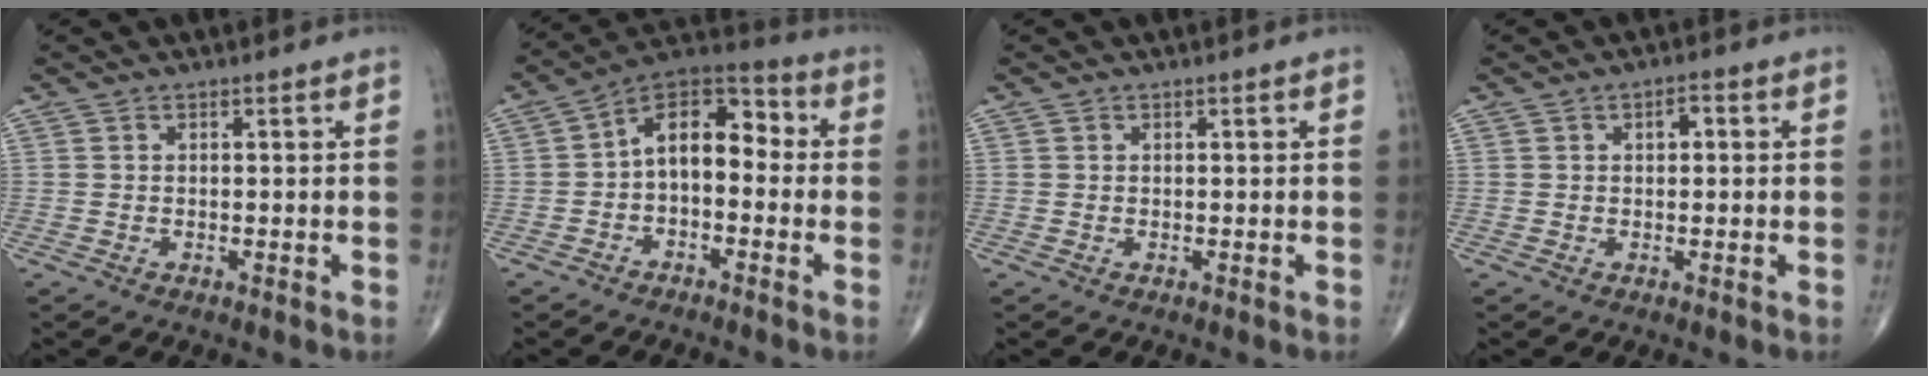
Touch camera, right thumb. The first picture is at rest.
{"total": 11.3, "force": [-0.5, 6.9, 9.0], "torque": [-0.113, 0.047, -0.026]}
{"total": 0.0}
{"total": 2.1, "force": [0.4, 1.3, 1.6], "torque": [-0.018, 0.007, 0.002]}